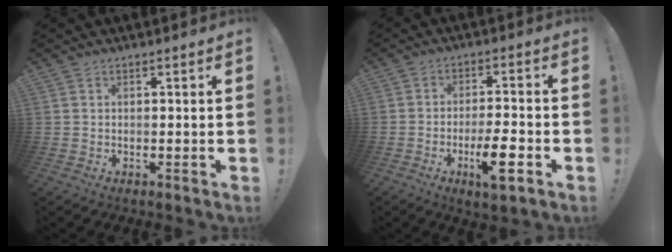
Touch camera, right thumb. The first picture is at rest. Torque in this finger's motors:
{"motor_torque": [2.94, 0.80, 0.74, -2.03, 0.30]}